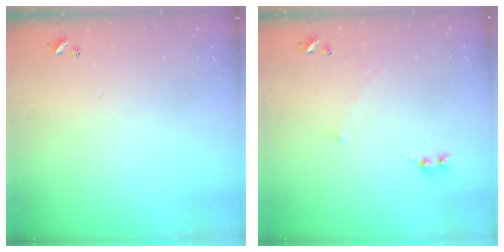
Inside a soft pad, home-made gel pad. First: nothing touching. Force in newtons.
{"total": 2.1, "press": 2.0, "slide": 0.7}